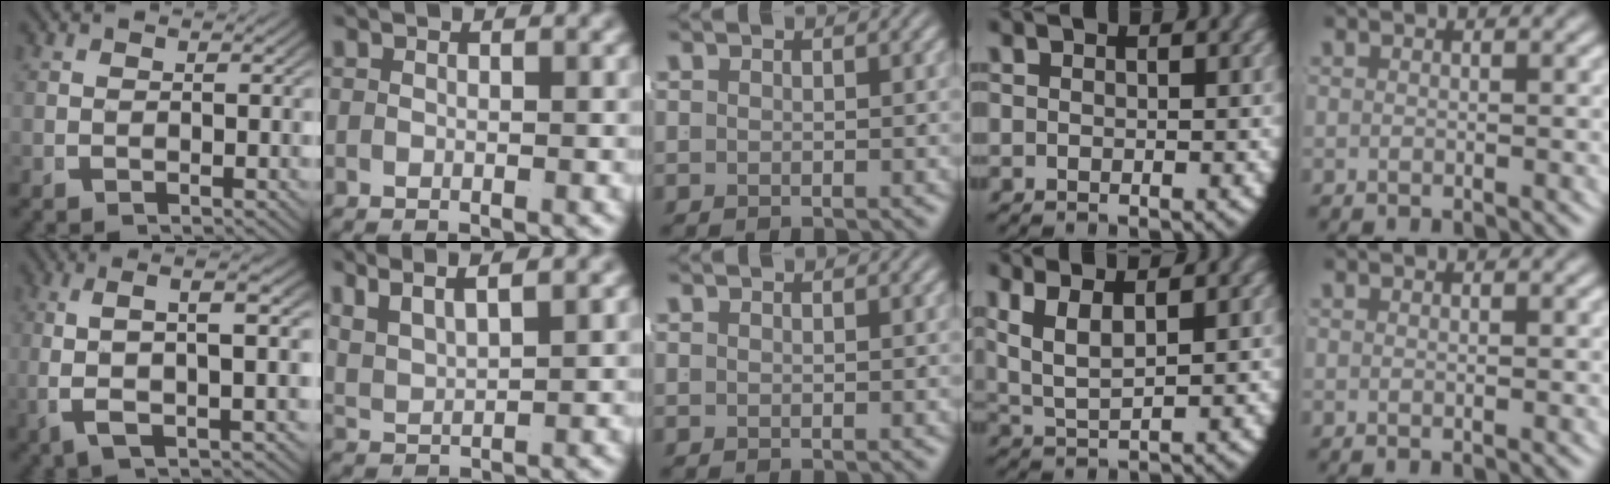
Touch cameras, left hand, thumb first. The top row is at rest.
{"thumb": {"total": 7.4, "force": [1.2, 2.4, 6.9], "torque": [-0.126, 0.012, 0.019]}, "index": {"total": 5.8, "force": [3.2, 3.4, 3.3], "torque": [-0.077, 0.006, 0.052]}, "middle": {"total": 0.6, "force": [0.4, -0.4, -0.1], "torque": [0.010, 0.000, 0.007]}, "ring": {"total": 6.0, "force": [2.0, 4.0, 4.0], "torque": [-0.111, -0.008, 0.036]}}